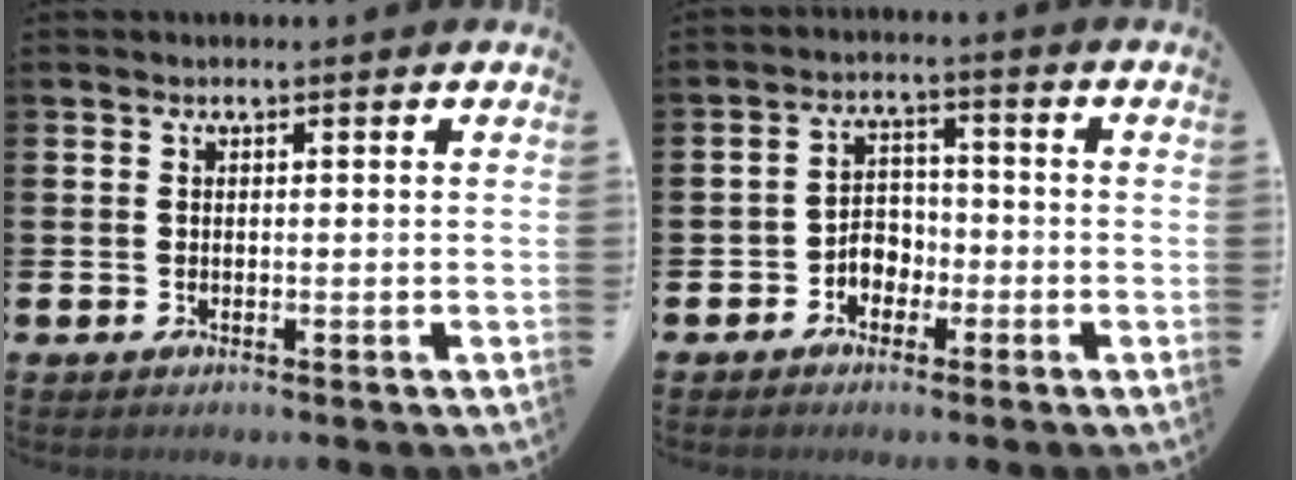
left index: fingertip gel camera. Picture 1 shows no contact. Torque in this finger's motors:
{"motor_torque": [0.09, 0.32, 0.02, 0.02]}